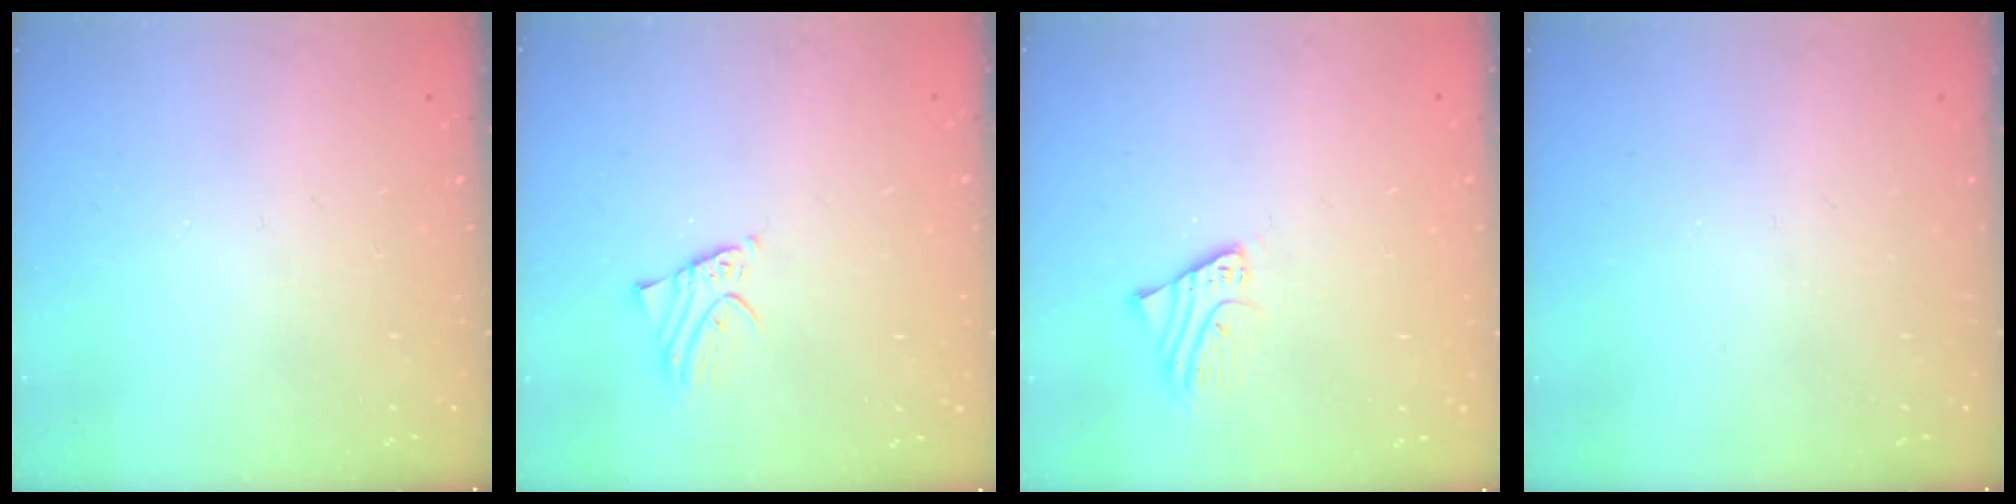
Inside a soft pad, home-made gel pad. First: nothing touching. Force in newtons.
{"total": 1.9, "press": 1.9, "slide": 0.1}
{"total": 2.6, "press": 2.6, "slide": 0.2}
{"total": 0.0}